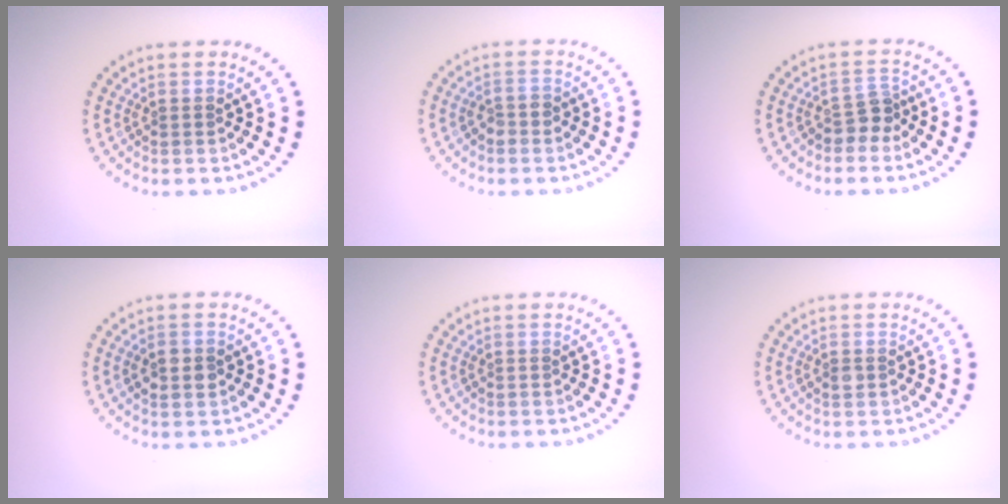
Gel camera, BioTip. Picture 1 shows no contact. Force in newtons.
{"total": 1.4, "press": 1.3, "slide": 0.6}
{"total": 2.2, "press": 1.7, "slide": 1.4}
{"total": 2.5, "press": 2.5, "slide": 0.1}
{"total": 0.0}
{"total": 0.7, "press": 0.7, "slide": 0.0}